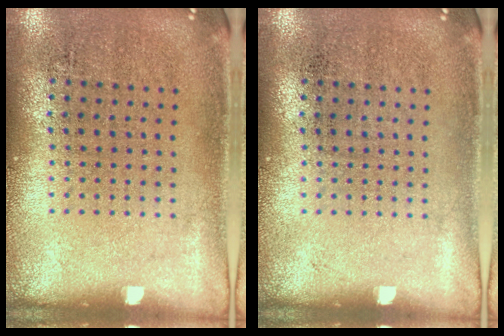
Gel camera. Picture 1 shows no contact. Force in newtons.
{"total": 0.0}